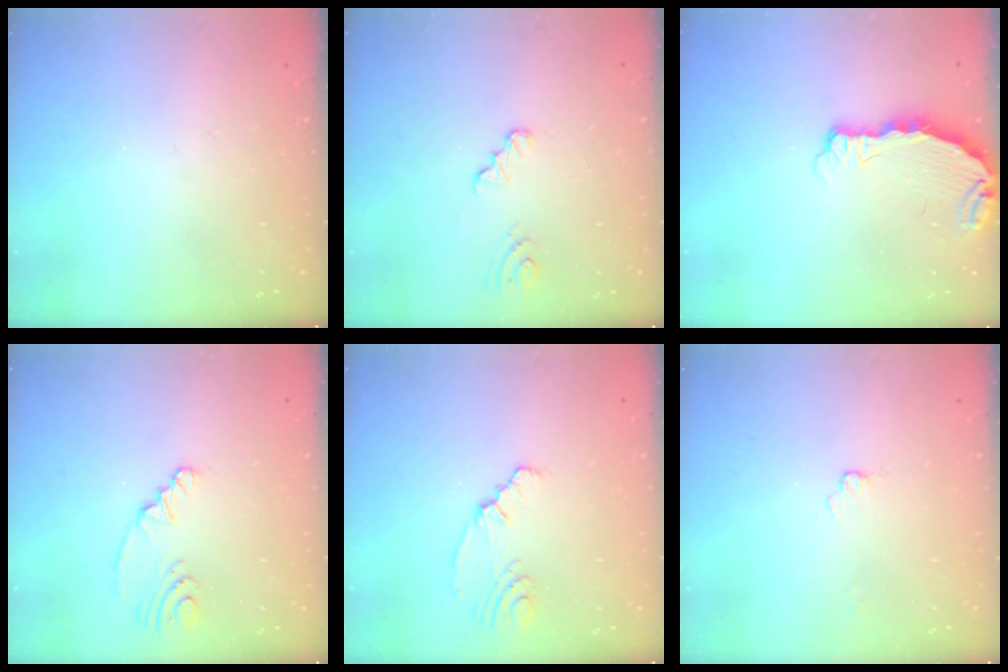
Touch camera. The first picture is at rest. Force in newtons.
{"total": 2.6, "press": 2.6, "slide": 0.3}
{"total": 5.2, "press": 5.2, "slide": 0.1}
{"total": 3.2, "press": 3.0, "slide": 1.1}
{"total": 2.9, "press": 2.1, "slide": 1.9}
{"total": 1.7, "press": 1.7, "slide": 0.2}